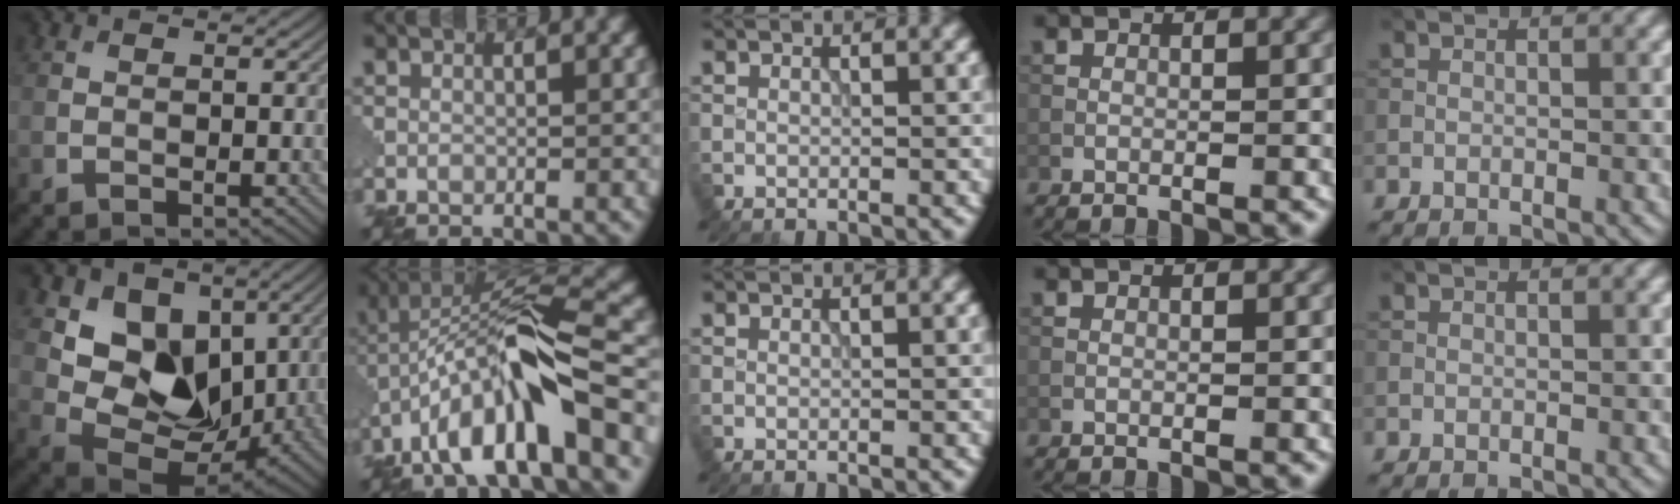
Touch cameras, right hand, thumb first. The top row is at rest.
{"thumb": {"total": 9.8, "force": [2.9, 7.4, 5.7], "torque": [-0.114, -0.021, 0.044]}, "index": {"total": 11.6, "force": [-5.1, 2.7, 10.1], "torque": [-0.177, 0.024, -0.090]}}